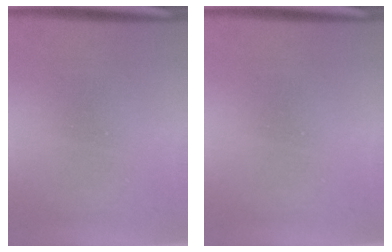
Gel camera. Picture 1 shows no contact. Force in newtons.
{"total": 0.0}